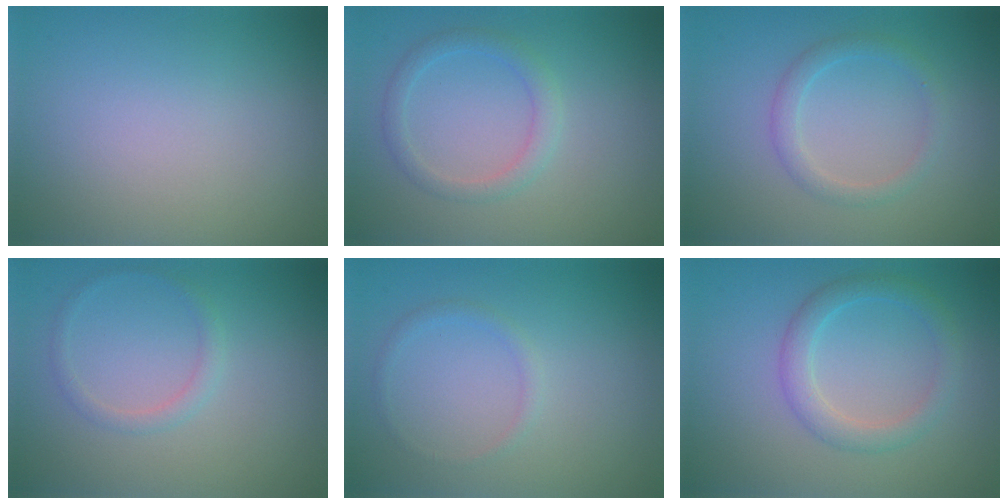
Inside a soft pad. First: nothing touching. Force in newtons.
{"total": 2.0, "press": 2.0, "slide": 0.1}
{"total": 1.9, "press": 1.9, "slide": 0.1}
{"total": 1.3, "press": 1.3, "slide": 0.0}
{"total": 0.9, "press": 0.9, "slide": 0.1}
{"total": 2.7, "press": 2.7, "slide": 0.1}